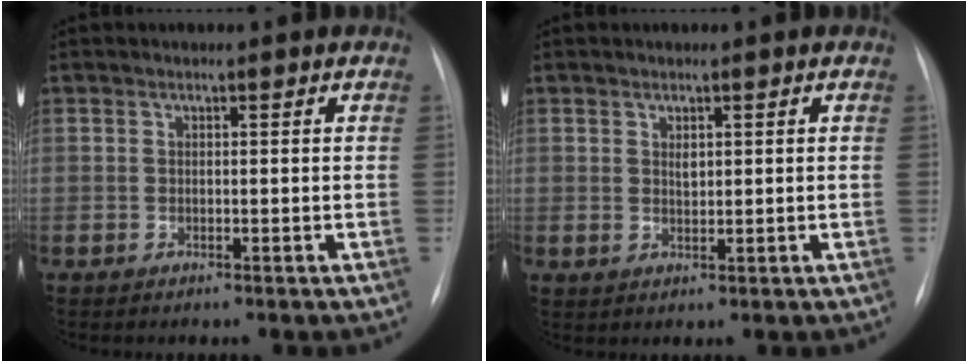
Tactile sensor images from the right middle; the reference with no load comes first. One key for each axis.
{"total": 1.3, "fx": 0.7, "fy": 0.6, "fz": 0.8, "tx": -0.015, "ty": 0.001, "tz": 0.017}